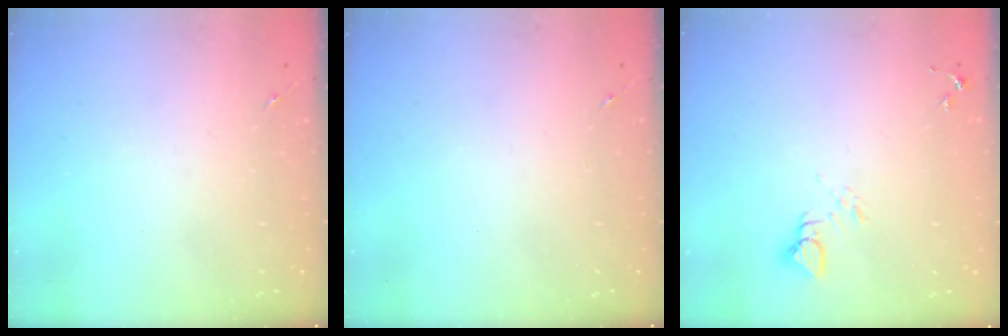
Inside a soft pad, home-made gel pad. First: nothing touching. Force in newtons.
{"total": 0.0}
{"total": 3.4, "press": 3.4, "slide": 0.2}